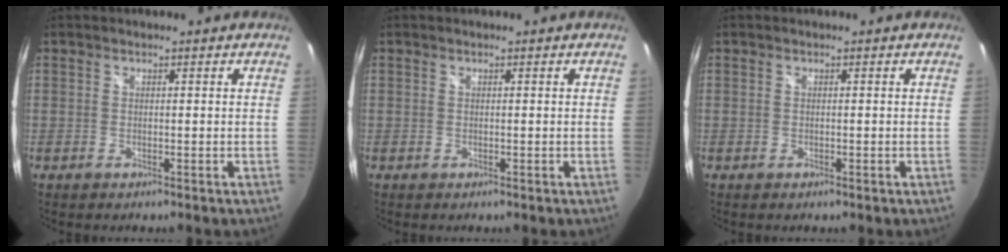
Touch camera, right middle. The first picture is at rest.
{"total": 0.0}
{"total": 0.0}